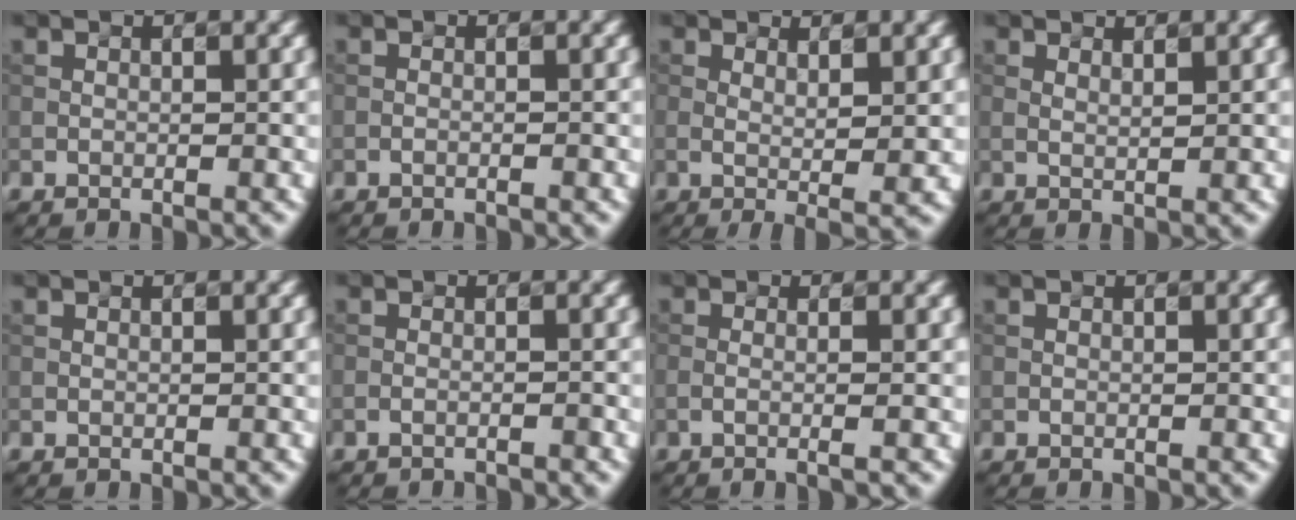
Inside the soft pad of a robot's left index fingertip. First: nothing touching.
{"total": 0.7, "force": [-0.6, 0.1, 0.4], "torque": [-0.005, 0.001, -0.016]}
{"total": 3.0, "force": [0.8, 0.6, 2.8], "torque": [-0.039, -0.011, 0.014]}
{"total": 1.0, "force": [0.7, 0.1, 0.6], "torque": [-0.011, -0.001, 0.013]}
{"total": 0.0}
{"total": 1.5, "force": [-1.2, 0.3, 0.9], "torque": [-0.006, -0.002, -0.030]}
{"total": 2.5, "force": [-0.1, 0.9, 2.3], "torque": [-0.026, -0.002, -0.024]}
{"total": 0.0}